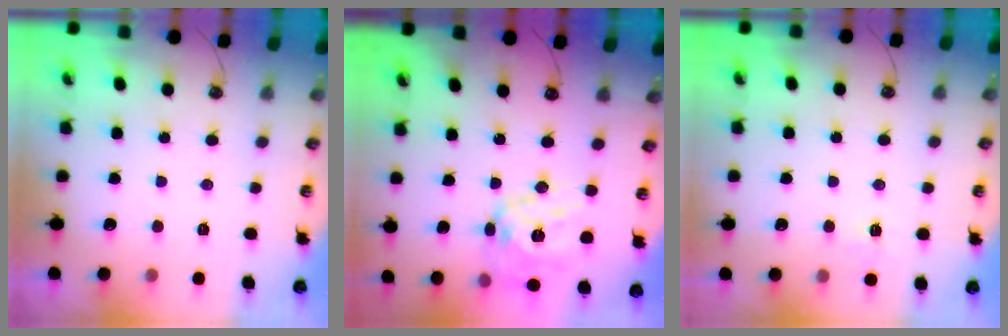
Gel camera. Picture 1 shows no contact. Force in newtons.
{"total": 15.6, "press": 15.5, "slide": 1.4}
{"total": 2.9, "press": 2.9, "slide": 0.4}